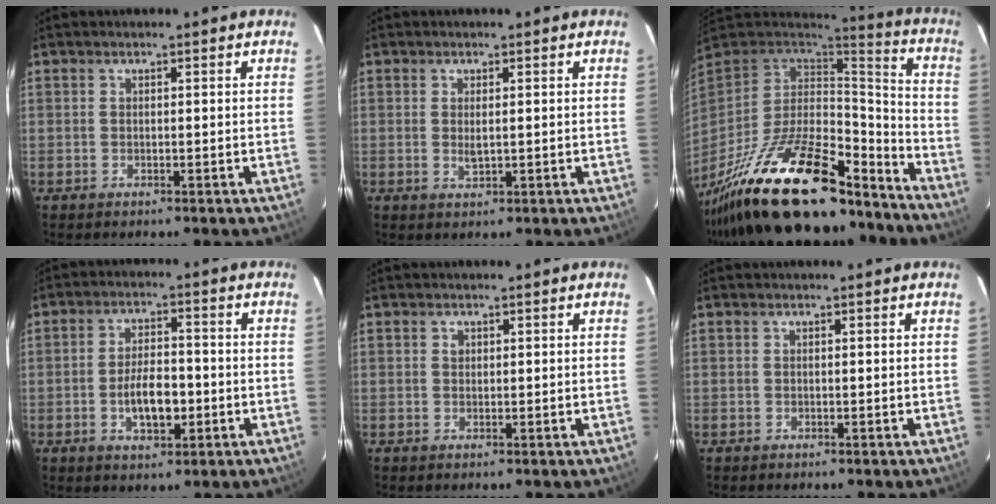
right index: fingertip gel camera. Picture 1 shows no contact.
{"total": 2.2, "force": [0.0, 0.6, 2.1], "torque": [-0.039, -0.003, 0.003]}
{"total": 32.4, "force": [-23.2, 11.0, 19.7], "torque": [-0.368, -0.031, -0.363]}
{"total": 7.6, "force": [-2.0, 3.5, 6.5], "torque": [-0.125, 0.003, -0.029]}
{"total": 0.9, "force": [0.3, 0.8, 0.2], "torque": [-0.003, 0.004, 0.006]}
{"total": 0.0}